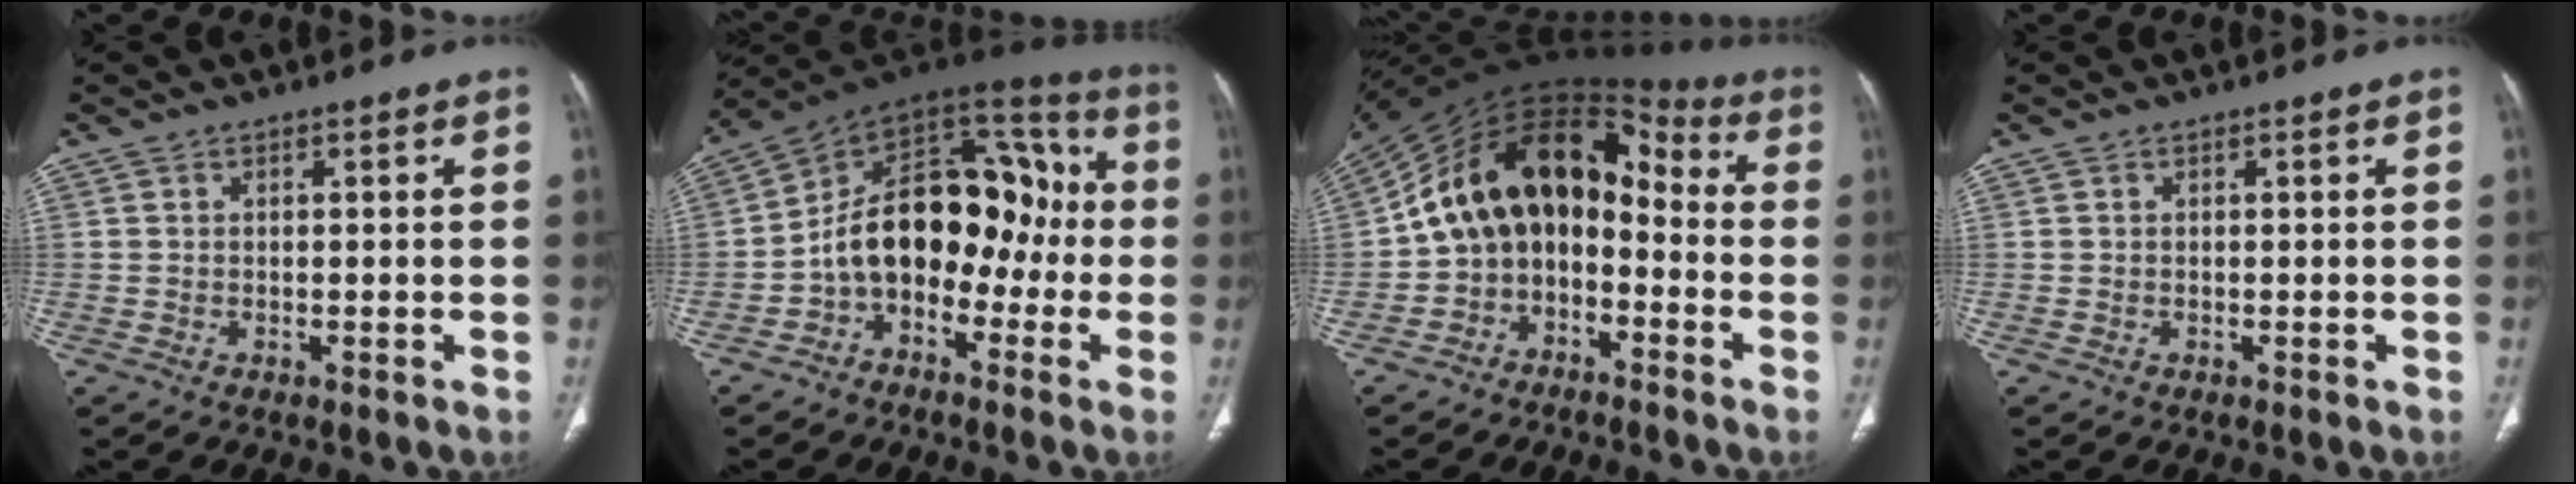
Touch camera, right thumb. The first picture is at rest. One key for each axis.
{"total": 18.4, "fx": -3.4, "fy": 12.2, "fz": 13.4, "tx": -0.162, "ty": 0.084, "tz": -0.063}
{"total": 17.4, "fx": -2.6, "fy": 12.5, "fz": 11.8, "tx": -0.160, "ty": 0.099, "tz": -0.055}
{"total": 0.0}